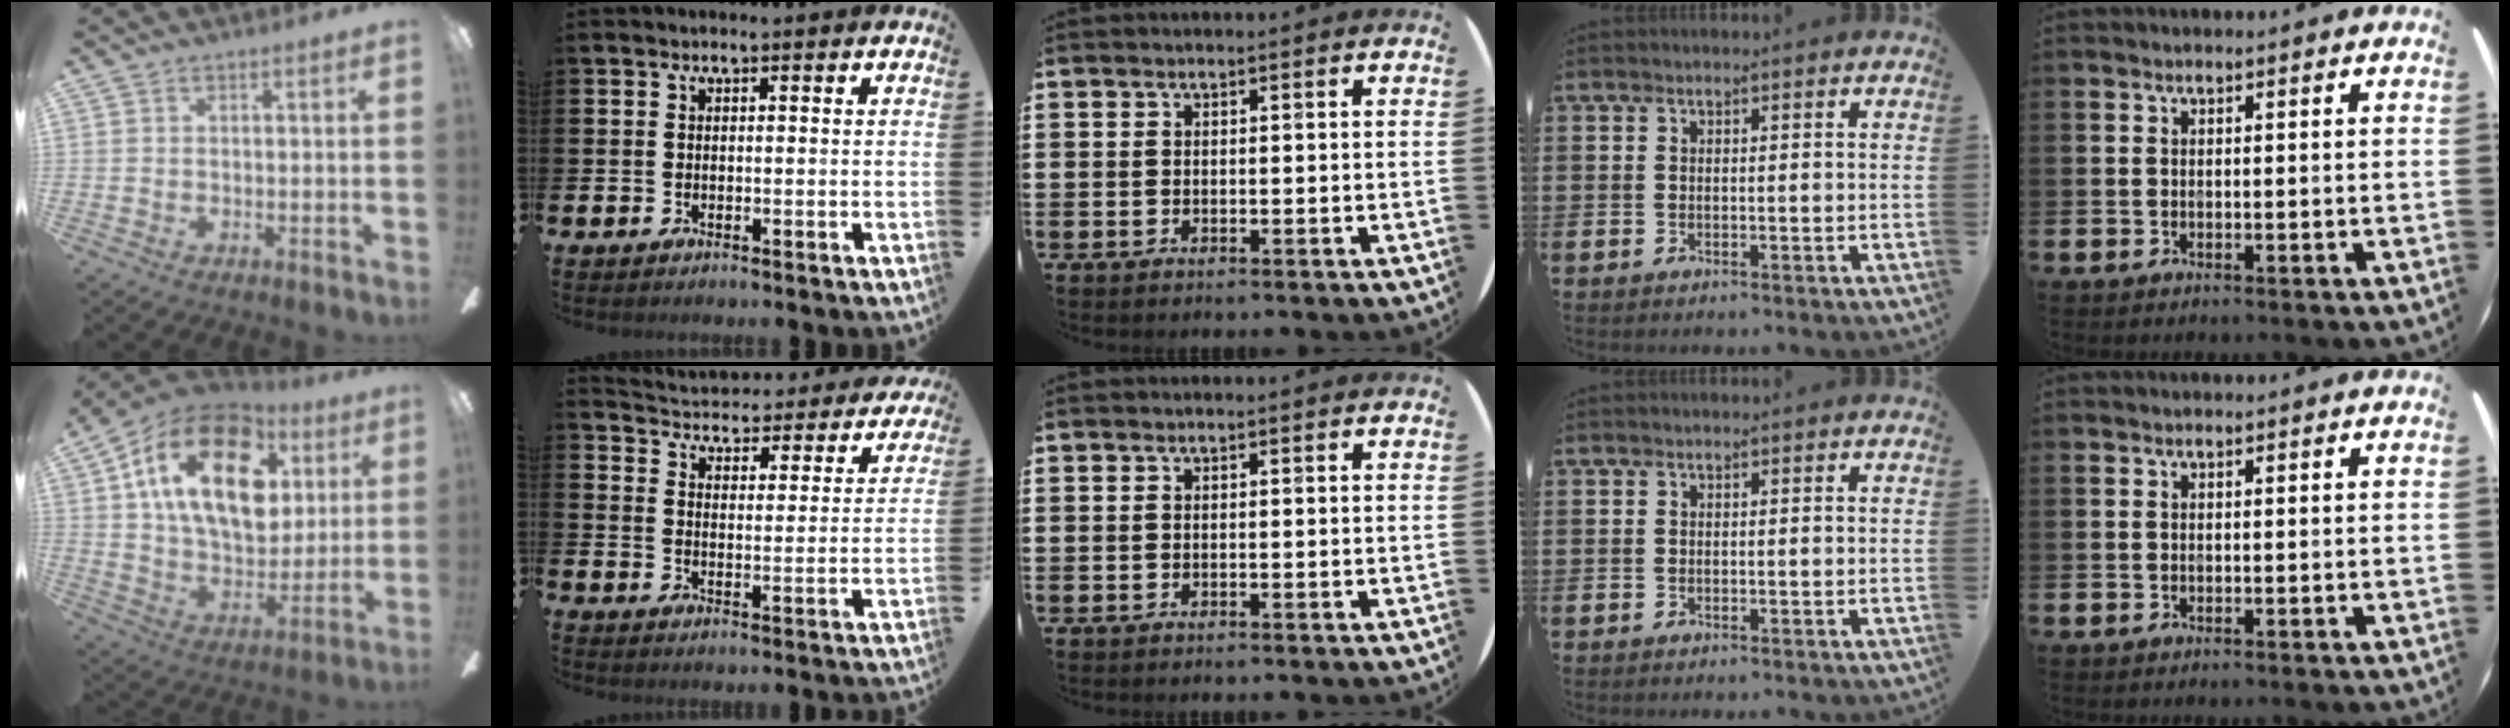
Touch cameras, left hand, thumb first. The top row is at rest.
{"thumb": {"total": 23.3, "force": [10.1, 13.7, 15.9], "torque": [-0.282, -0.021, 0.172]}, "index": {"total": 4.0, "force": [3.9, 0.9, 0.2], "torque": [-0.026, -0.044, 0.060]}}